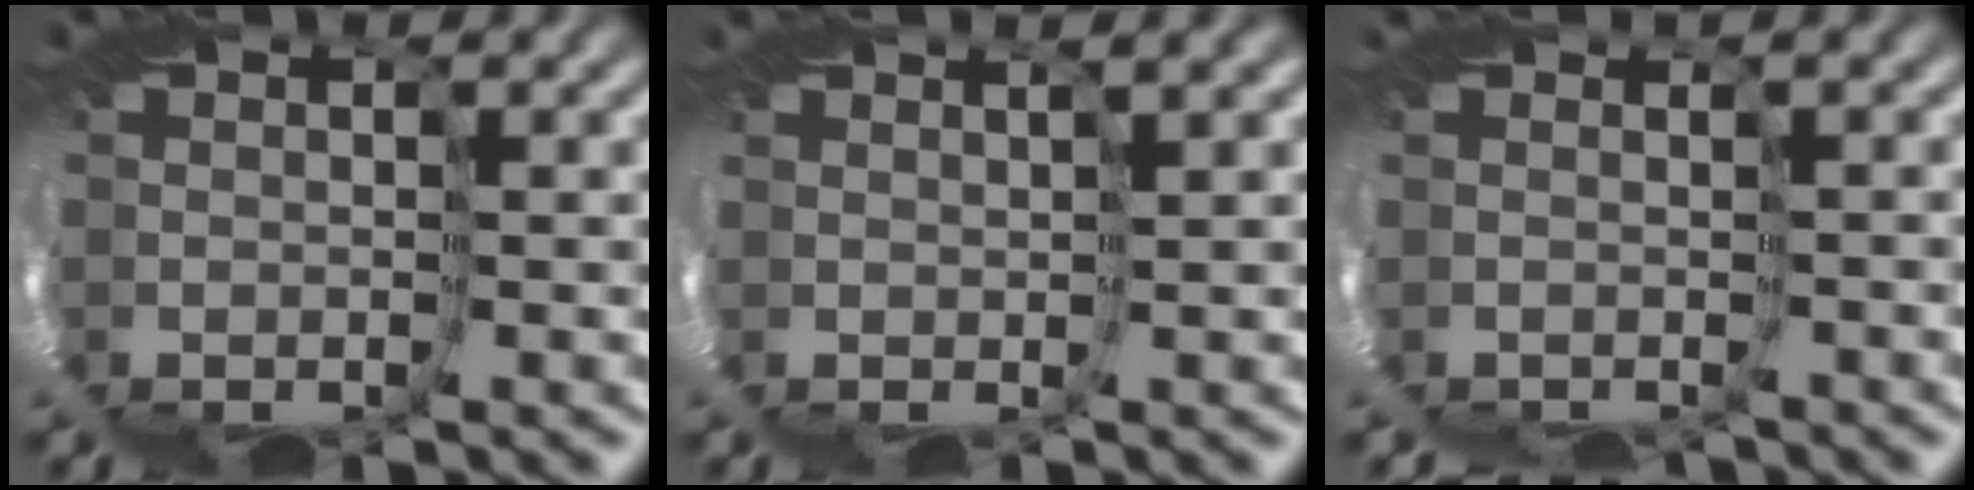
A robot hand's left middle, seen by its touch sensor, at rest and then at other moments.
{"total": 4.1, "force": [1.2, -3.2, -2.3], "torque": [0.031, 0.001, 0.028]}
{"total": 4.4, "force": [-2.4, -2.3, -2.8], "torque": [0.055, -0.005, -0.015]}